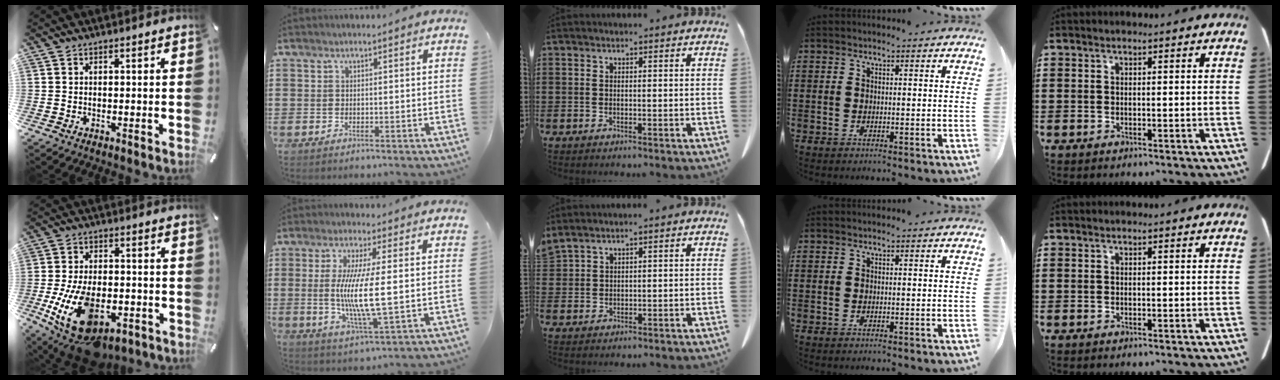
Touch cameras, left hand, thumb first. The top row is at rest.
{"thumb": {"total": 18.3, "force": [-6.8, 10.2, 13.6], "torque": [-0.273, 0.031, -0.104]}, "index": {"total": 9.2, "force": [0.3, 1.1, 9.2], "torque": [-0.179, -0.008, 0.001]}, "middle": {"total": 1.4, "force": [1.4, 0.0, 0.4], "torque": [-0.009, -0.001, 0.026]}}